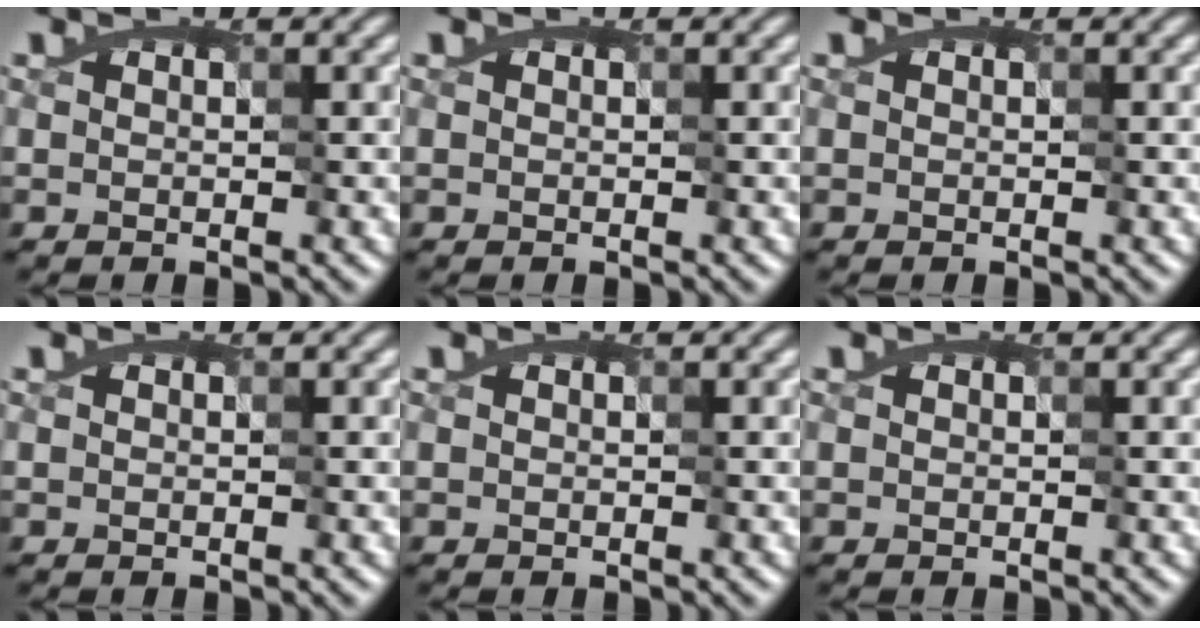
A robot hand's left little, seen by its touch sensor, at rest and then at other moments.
{"total": 0.0}
{"total": 0.0}
{"total": 0.0}
{"total": 0.0}
{"total": 0.0}